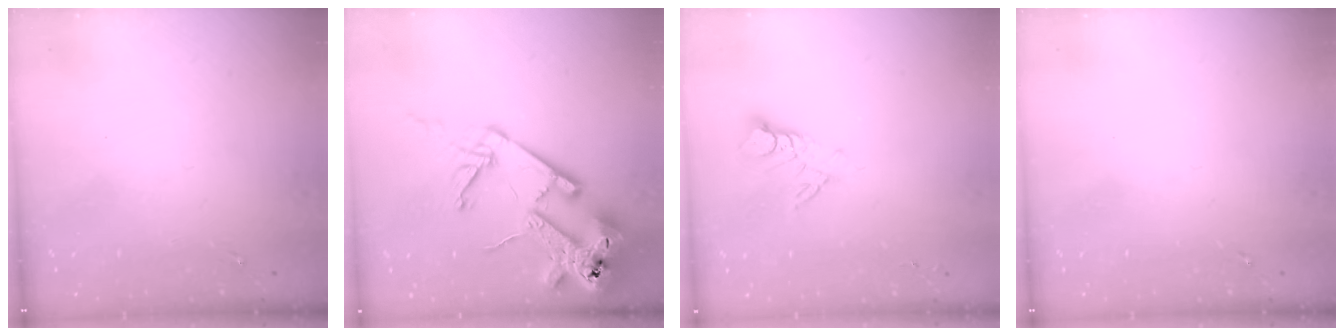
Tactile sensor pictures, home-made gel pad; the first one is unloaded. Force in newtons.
{"total": 21.7, "press": 21.5, "slide": 2.7}
{"total": 6.8, "press": 6.8, "slide": 0.5}
{"total": 0.0}